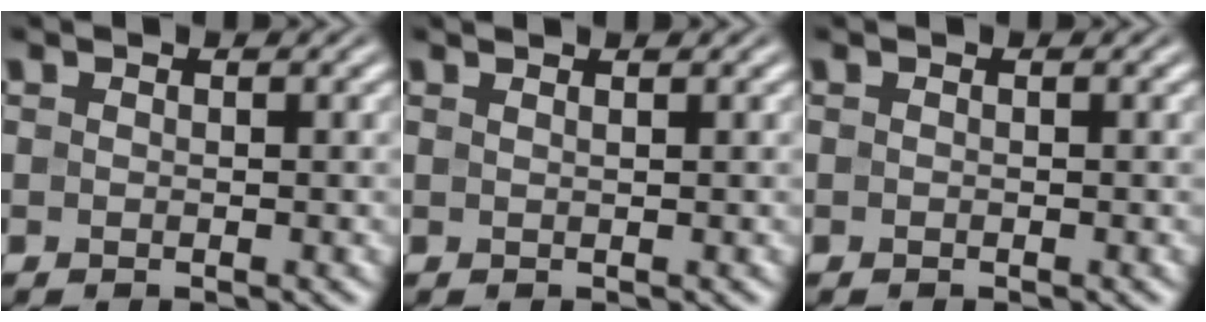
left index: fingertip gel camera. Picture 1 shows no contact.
{"total": 1.9, "force": [1.2, 0.8, 1.2], "torque": [0.001, -0.004, -0.006]}
{"total": 0.0}